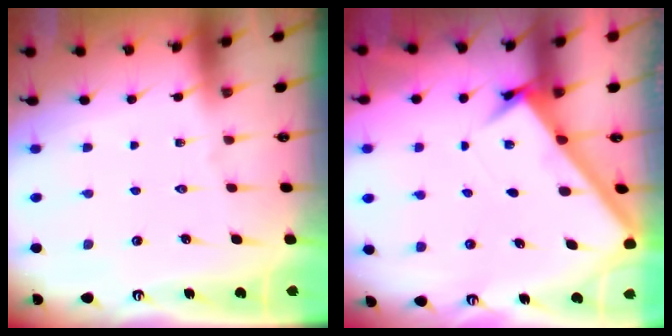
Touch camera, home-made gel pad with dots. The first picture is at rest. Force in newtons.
{"total": 2.7, "press": 2.7, "slide": 0.3}